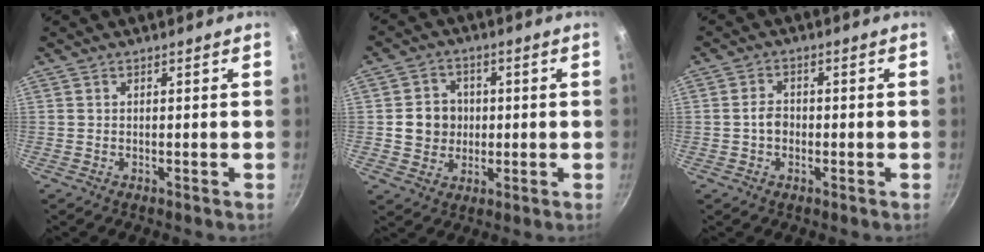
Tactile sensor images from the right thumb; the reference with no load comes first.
{"total": 7.2, "force": [0.2, 6.7, 2.8], "torque": [-0.011, 0.010, 0.003]}
{"total": 3.3, "force": [-0.5, 2.5, 2.0], "torque": [-0.021, 0.013, -0.010]}